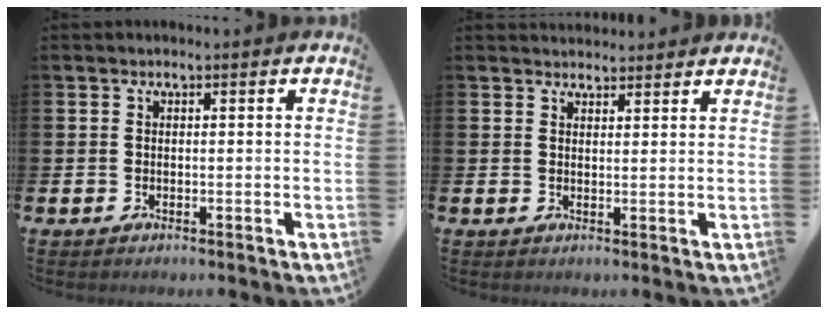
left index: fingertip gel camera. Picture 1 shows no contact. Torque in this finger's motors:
{"motor_torque": [0.74, -0.83, 0.08, 0.02]}